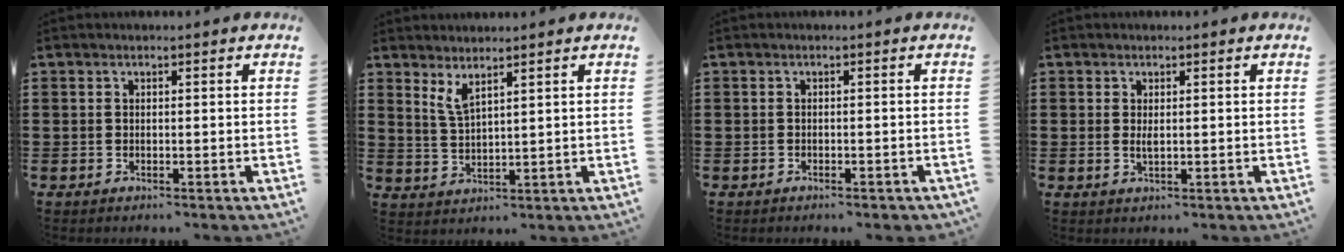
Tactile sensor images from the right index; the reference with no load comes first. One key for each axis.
{"total": 3.0, "fx": 2.3, "fy": 0.5, "fz": 1.8, "tx": -0.041, "ty": 0.003, "tz": 0.042}
{"total": 0.8, "fx": -0.8, "fy": 0.2, "fz": 0.2, "tx": -0.009, "ty": -0.002, "tz": -0.015}
{"total": 1.4, "fx": 0.4, "fy": 0.4, "fz": 1.3, "tx": -0.025, "ty": 0.002, "tz": 0.006}